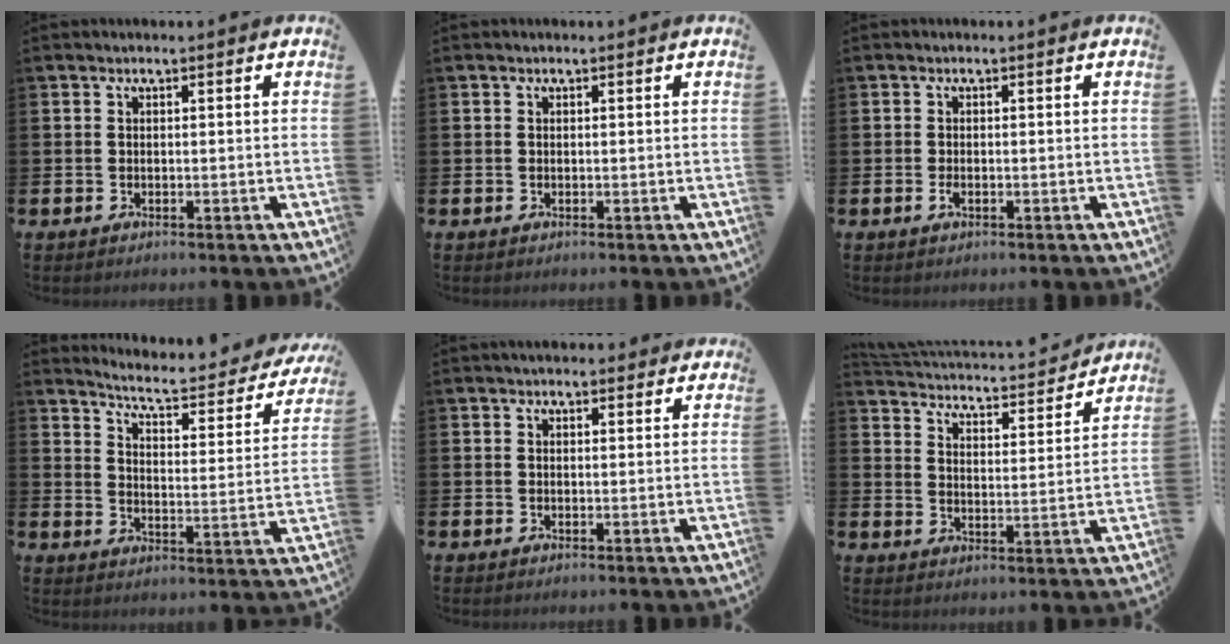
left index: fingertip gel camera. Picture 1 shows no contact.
{"total": 0.0}
{"total": 1.2, "force": [-0.4, 0.5, 1.0], "torque": [-0.017, -0.001, -0.009]}
{"total": 5.3, "force": [4.8, 0.8, 2.0], "torque": [-0.057, -0.042, 0.072]}
{"total": 1.7, "force": [1.6, 0.6, 0.3], "torque": [0.005, -0.002, 0.026]}
{"total": 4.0, "force": [3.8, 0.9, 0.4], "torque": [-0.024, -0.043, 0.056]}